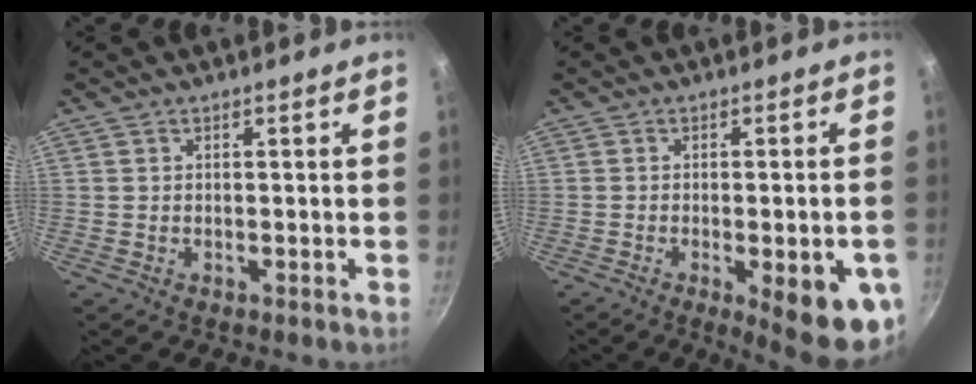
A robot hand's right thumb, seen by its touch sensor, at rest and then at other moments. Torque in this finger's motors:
{"motor_torque": [0.15, 0.58, 0.08, -0.10, 0.23]}